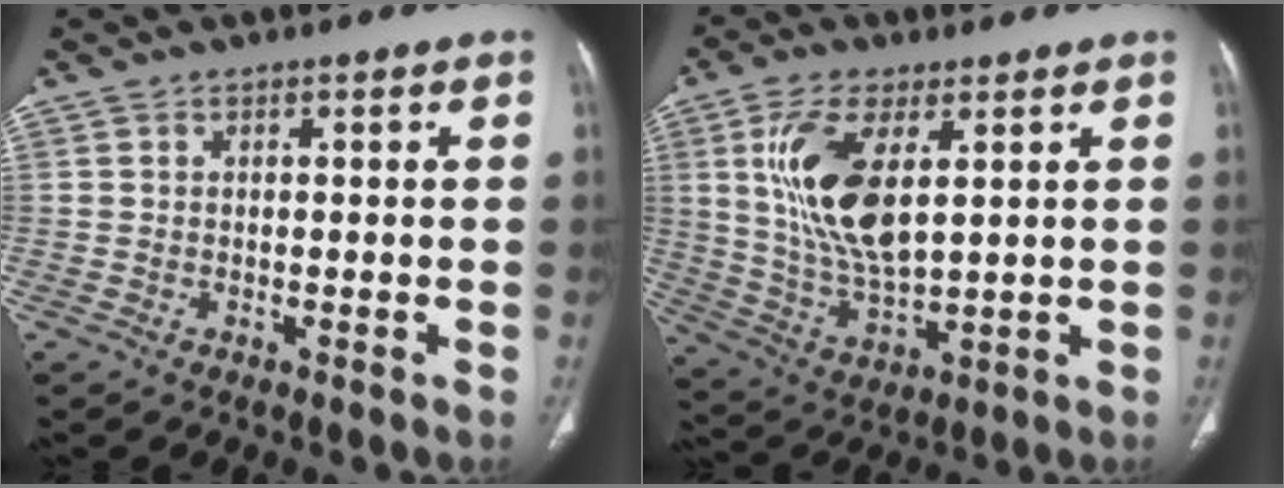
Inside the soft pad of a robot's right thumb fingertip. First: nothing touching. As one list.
[{"total": 14.8, "force": [4.1, 6.6, 12.6], "torque": [-0.253, -0.020, 0.089]}]